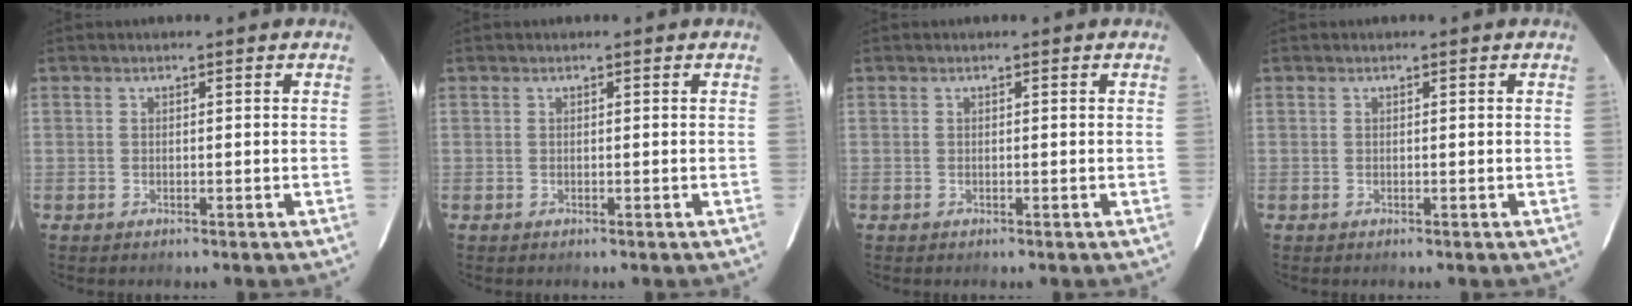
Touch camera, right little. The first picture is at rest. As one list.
[{"total": 0.0}, {"total": 0.0}, {"total": 0.0}]